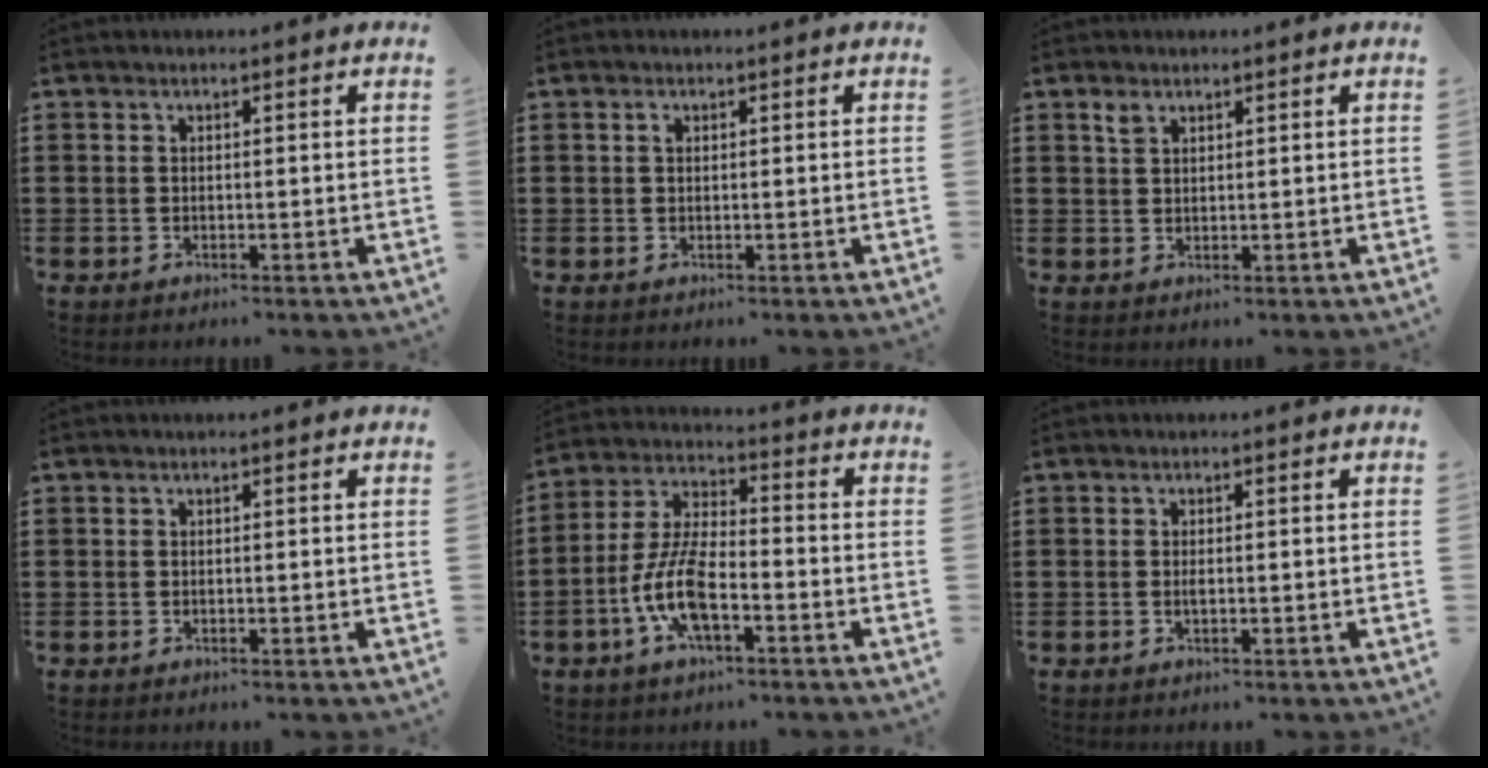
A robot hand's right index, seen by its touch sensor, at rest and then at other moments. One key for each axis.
{"total": 0.8, "fx": 0.3, "fy": 0.6, "fz": 0.5, "tx": -0.012, "ty": 0.002, "tz": 0.005}
{"total": 1.8, "fx": 1.3, "fy": 0.9, "fz": 0.8, "tx": -0.018, "ty": 0.003, "tz": 0.024}
{"total": 0.0}
{"total": 8.9, "fx": -3.5, "fy": 3.5, "fz": 7.4, "tx": -0.179, "ty": -0.006, "tz": -0.071}
{"total": 0.7, "fx": -0.1, "fy": 0.2, "fz": 0.7, "tx": -0.014, "ty": -0.002, "tz": -0.001}